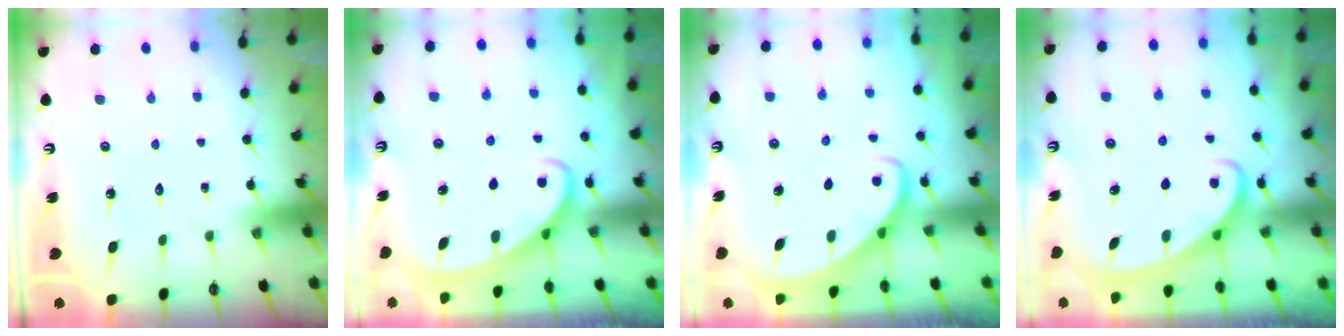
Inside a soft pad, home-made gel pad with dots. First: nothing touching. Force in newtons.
{"total": 2.4, "press": 2.4, "slide": 0.4}
{"total": 2.7, "press": 2.7, "slide": 0.2}
{"total": 2.5, "press": 2.5, "slide": 0.4}